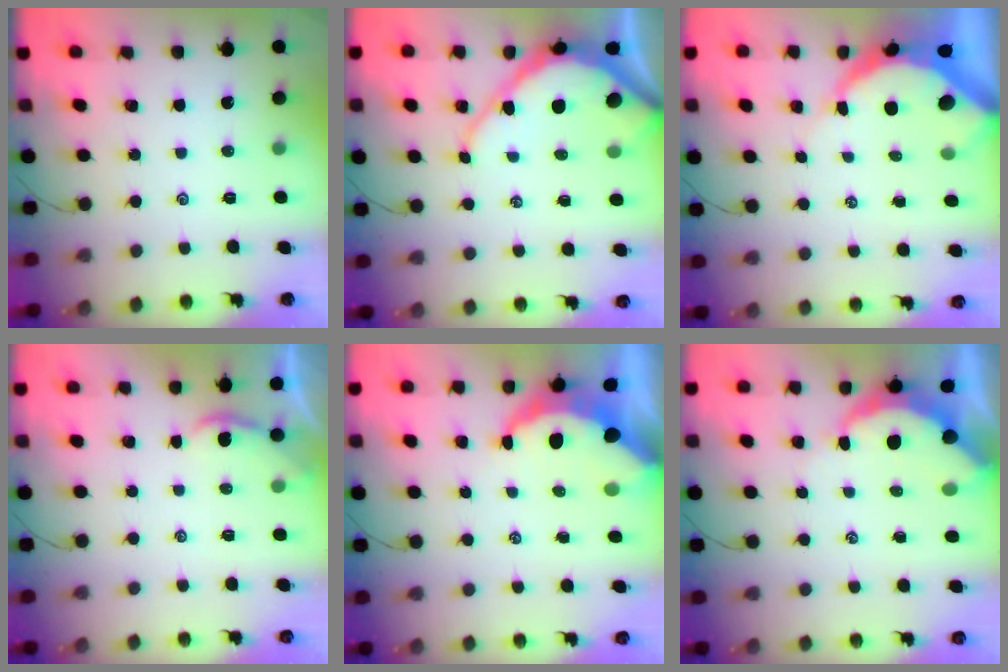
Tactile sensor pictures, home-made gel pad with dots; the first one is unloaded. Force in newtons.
{"total": 10.7, "press": 10.6, "slide": 1.0}
{"total": 9.3, "press": 9.3, "slide": 1.0}
{"total": 1.2, "press": 1.2, "slide": 0.1}
{"total": 8.7, "press": 8.6, "slide": 0.8}
{"total": 8.8, "press": 8.7, "slide": 1.0}